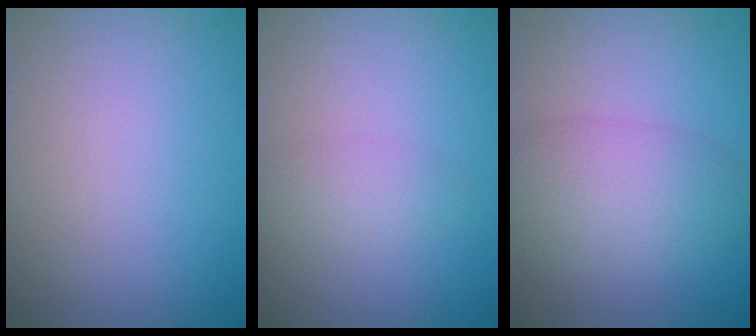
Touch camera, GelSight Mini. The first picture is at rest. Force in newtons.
{"total": 1.8, "press": 1.8, "slide": 0.0}
{"total": 5.2, "press": 5.2, "slide": 0.2}